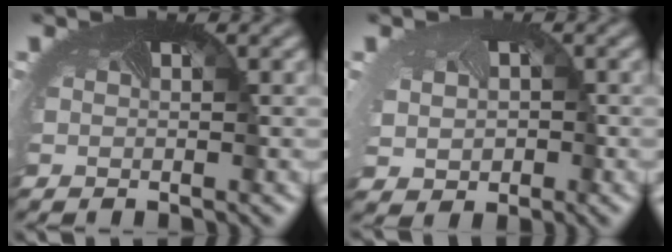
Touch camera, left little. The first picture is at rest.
{"total": 3.0, "force": [-0.3, 2.7, 1.4], "torque": [-0.040, -0.015, 0.000]}